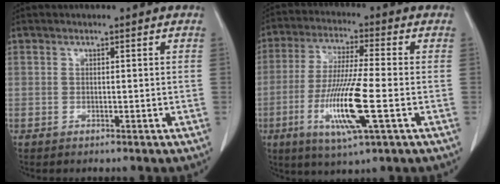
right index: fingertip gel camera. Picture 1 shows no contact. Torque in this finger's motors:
{"motor_torque": [1.88, -0.26, 0.57, 0.14]}